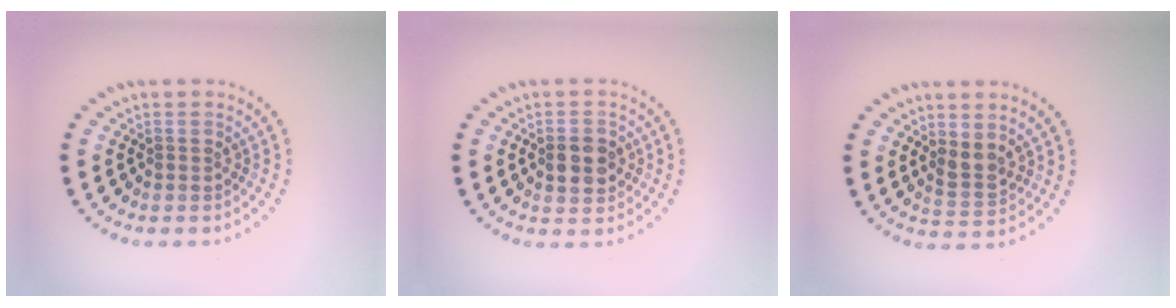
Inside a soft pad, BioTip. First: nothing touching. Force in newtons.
{"total": 2.8, "press": 2.8, "slide": 0.3}
{"total": 1.9, "press": 1.6, "slide": 1.0}